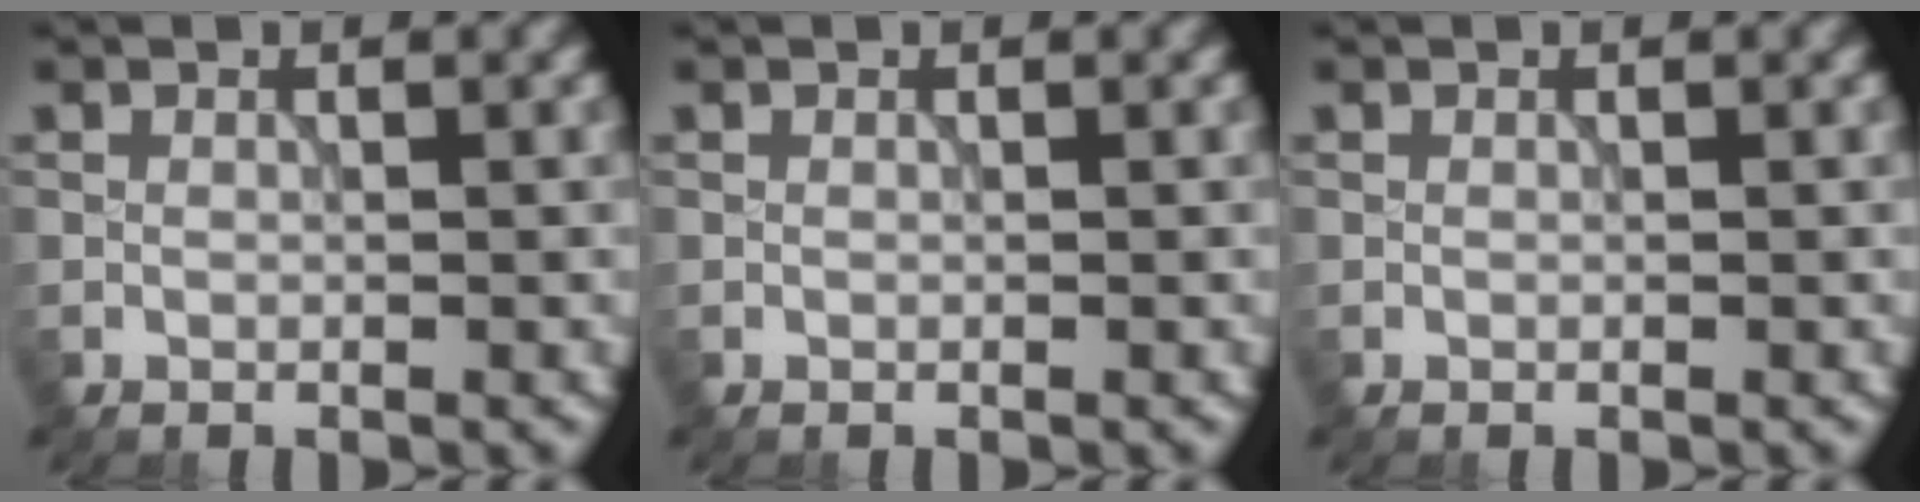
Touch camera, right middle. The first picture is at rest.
{"total": 0.0}
{"total": 0.0}